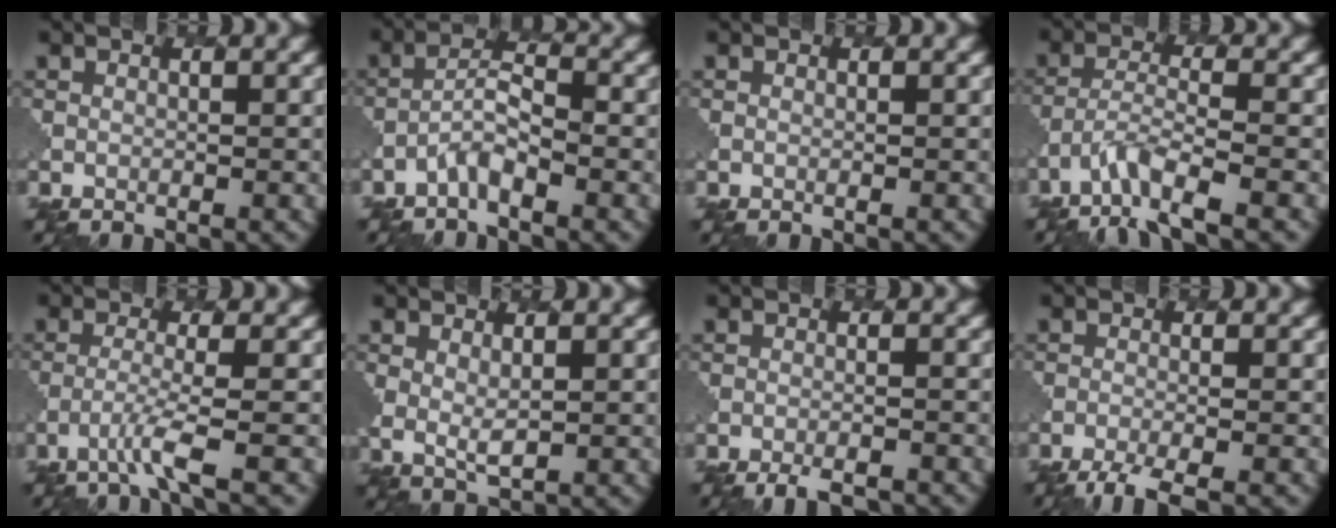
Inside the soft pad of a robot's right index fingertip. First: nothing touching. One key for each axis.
{"total": 2.0, "fx": -1.5, "fy": 0.5, "fz": 1.3, "tx": -0.030, "ty": 0.008, "tz": -0.034}
{"total": 0.0}
{"total": 4.3, "fx": -3.1, "fy": 0.9, "fz": 2.9, "tx": -0.056, "ty": -0.006, "tz": -0.065}
{"total": 2.7, "fx": -1.5, "fy": 0.1, "fz": 2.3, "tx": -0.041, "ty": -0.001, "tz": -0.044}
{"total": 2.1, "fx": 0.8, "fy": 1.1, "fz": 1.6, "tx": -0.032, "ty": -0.009, "tz": 0.021}
{"total": 3.5, "fx": -3.0, "fy": 0.7, "fz": 1.5, "tx": -0.021, "ty": -0.006, "tz": -0.046}
{"total": 3.1, "fx": -2.4, "fy": 0.5, "fz": 1.9, "tx": -0.031, "ty": -0.005, "tz": -0.052}